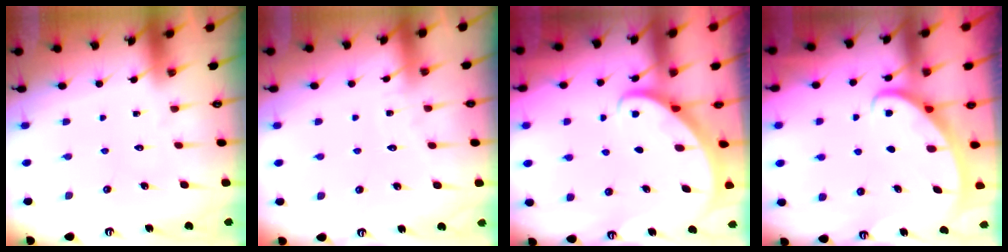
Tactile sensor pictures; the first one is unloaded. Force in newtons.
{"total": 3.4, "press": 3.4, "slide": 0.3}
{"total": 2.7, "press": 2.7, "slide": 0.2}
{"total": 3.0, "press": 3.0, "slide": 0.4}